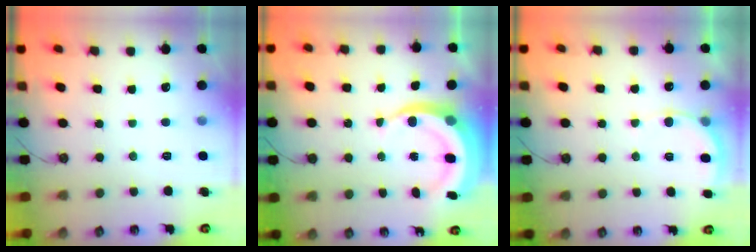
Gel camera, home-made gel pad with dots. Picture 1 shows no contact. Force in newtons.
{"total": 8.8, "press": 8.6, "slide": 1.6}
{"total": 6.0, "press": 6.0, "slide": 0.9}